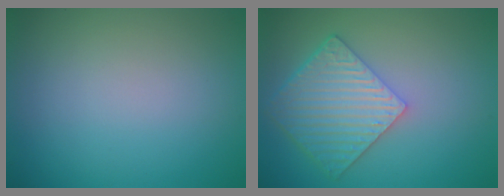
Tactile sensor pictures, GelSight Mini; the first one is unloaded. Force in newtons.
{"total": 6.0, "press": 4.4, "slide": 4.1}